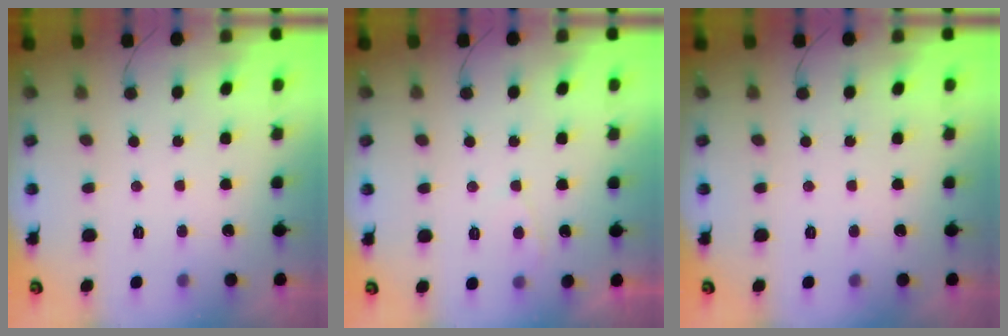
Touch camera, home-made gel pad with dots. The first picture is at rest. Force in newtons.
{"total": 2.7, "press": 2.7, "slide": 0.2}
{"total": 0.0}